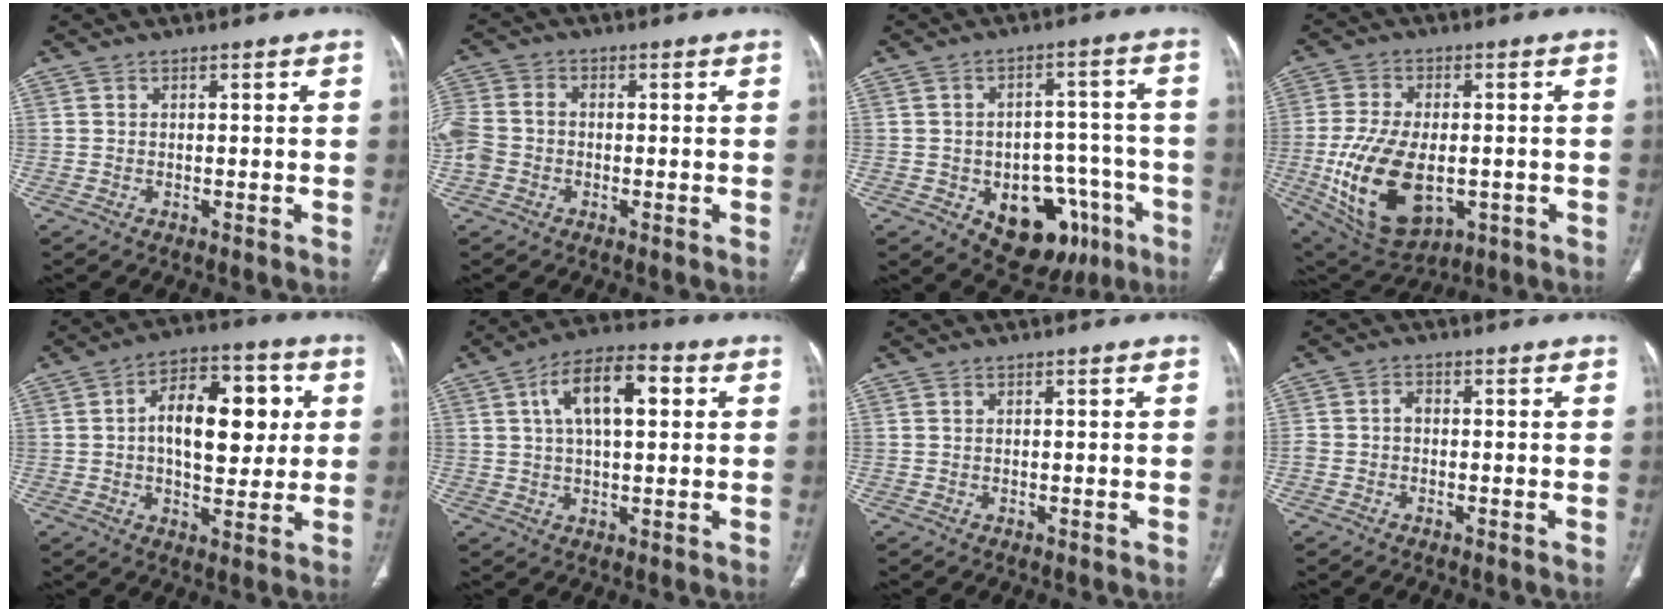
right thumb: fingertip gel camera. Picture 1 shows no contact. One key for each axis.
{"total": 7.3, "fx": -1.2, "fy": 6.0, "fz": 4.0, "tx": -0.099, "ty": 0.021, "tz": -0.027}
{"total": 16.2, "fx": -7.1, "fy": 10.2, "fz": 10.4, "tx": -0.093, "ty": 0.045, "tz": -0.083}
{"total": 18.0, "fx": -3.7, "fy": 10.4, "fz": 14.3, "tx": -0.267, "ty": -0.008, "tz": -0.039}
{"total": 15.8, "fx": 2.4, "fy": 8.6, "fz": 13.0, "tx": -0.166, "ty": 0.015, "tz": 0.032}
{"total": 12.3, "fx": 3.4, "fy": 5.7, "fz": 10.3, "tx": -0.166, "ty": 0.016, "tz": 0.050}
{"total": 0.0}
{"total": 2.1, "fx": -0.3, "fy": 1.5, "fz": 1.3, "tx": -0.018, "ty": 0.010, "tz": -0.010}